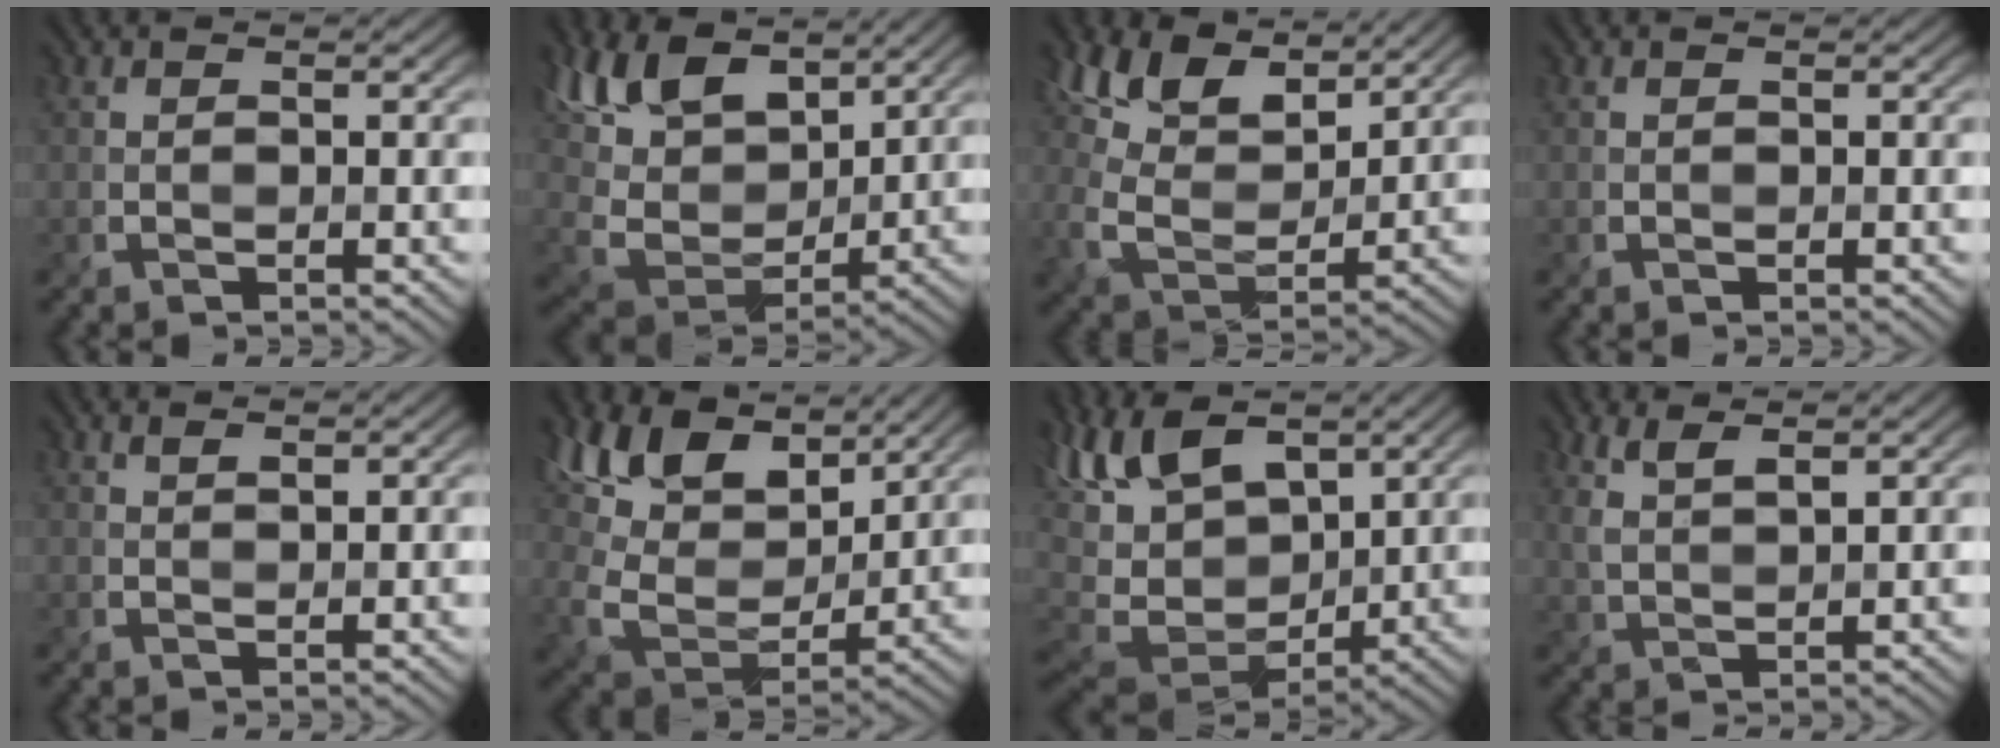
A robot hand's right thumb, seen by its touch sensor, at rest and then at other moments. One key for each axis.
{"total": 13.0, "fx": 6.9, "fy": 7.0, "fz": 8.6, "tx": -0.215, "ty": 0.024, "tz": 0.129}
{"total": 9.3, "fx": 6.3, "fy": 4.1, "fz": 5.4, "tx": -0.128, "ty": 0.006, "tz": 0.120}
{"total": 0.0}
{"total": 0.9, "fx": 0.7, "fy": 0.0, "fz": 0.6, "tx": -0.013, "ty": 0.000, "tz": 0.015}
{"total": 12.9, "fx": 8.2, "fy": 6.2, "fz": 7.8, "tx": -0.189, "ty": 0.022, "tz": 0.140}
{"total": 13.0, "fx": 3.9, "fy": 7.1, "fz": 10.1, "tx": -0.250, "ty": 0.005, "tz": 0.067}
{"total": 3.1, "fx": 2.1, "fy": 0.5, "fz": 2.2, "tx": -0.057, "ty": 0.001, "tz": 0.049}